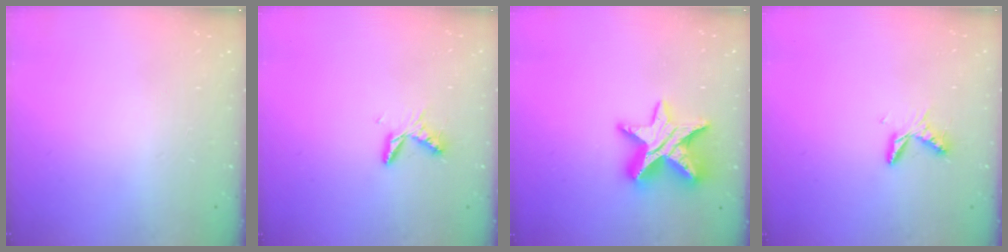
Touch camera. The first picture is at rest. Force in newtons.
{"total": 5.6, "press": 5.6, "slide": 0.5}
{"total": 15.0, "press": 14.9, "slide": 1.0}
{"total": 5.6, "press": 5.6, "slide": 0.5}